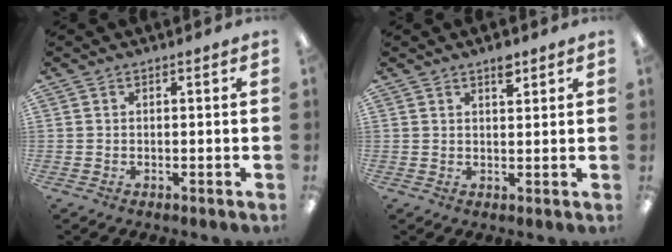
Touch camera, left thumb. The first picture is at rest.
{"total": 3.4, "force": [2.5, 1.3, 1.9], "torque": [-0.018, -0.010, 0.039]}